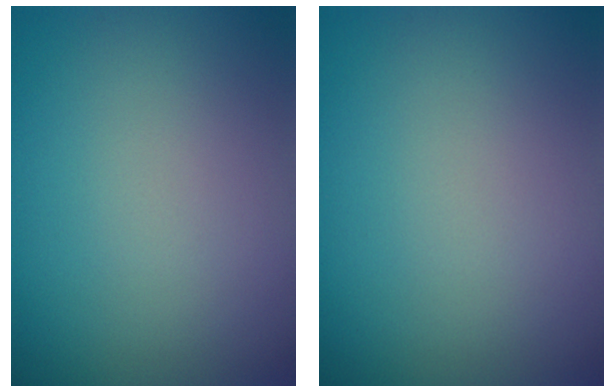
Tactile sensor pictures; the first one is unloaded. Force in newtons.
{"total": 0.0}